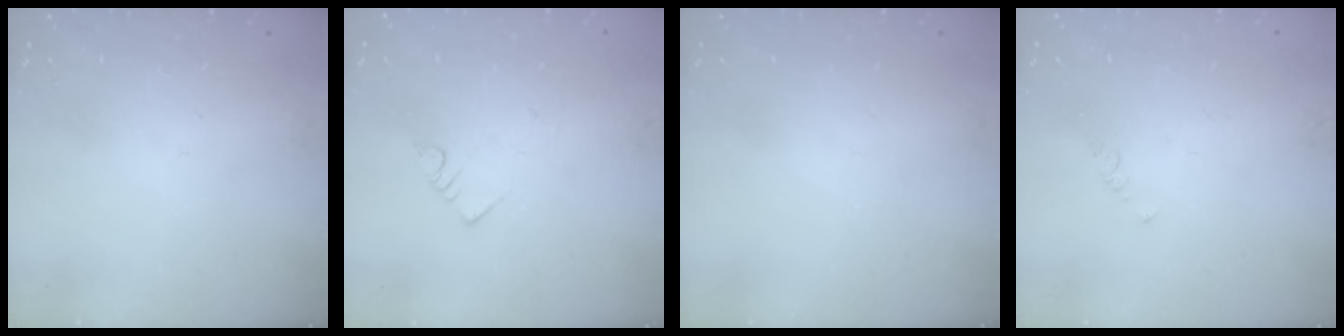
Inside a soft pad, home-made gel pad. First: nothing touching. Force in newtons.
{"total": 2.9, "press": 2.9, "slide": 0.2}
{"total": 0.0}
{"total": 1.0, "press": 0.9, "slide": 0.3}